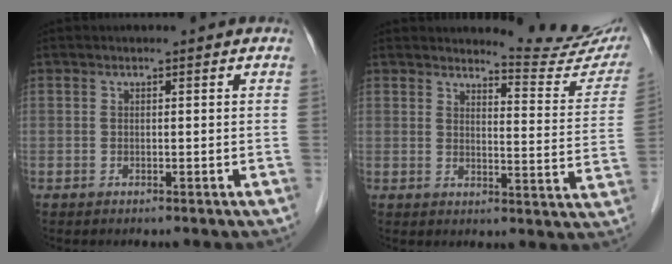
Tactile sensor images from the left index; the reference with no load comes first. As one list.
[{"total": 11.2, "force": [11.0, 0.7, 2.0], "torque": [-0.016, -0.069, 0.114]}]